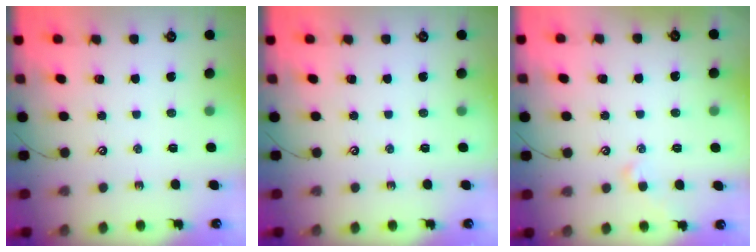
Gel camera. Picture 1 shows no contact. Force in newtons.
{"total": 0.0}
{"total": 1.2, "press": 1.2, "slide": 0.4}